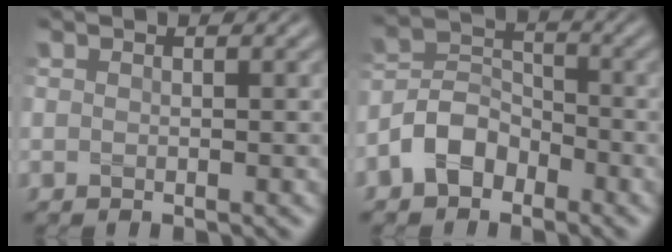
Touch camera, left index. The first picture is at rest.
{"total": 4.0, "force": [-2.5, 2.6, 1.7], "torque": [-0.033, 0.013, -0.058]}